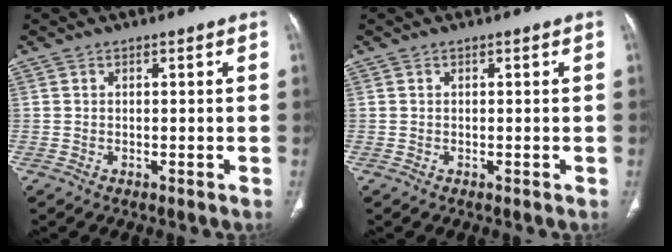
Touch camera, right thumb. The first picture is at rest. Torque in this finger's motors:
{"motor_torque": [2.01, 1.98, 0.39, -0.05, 0.04]}